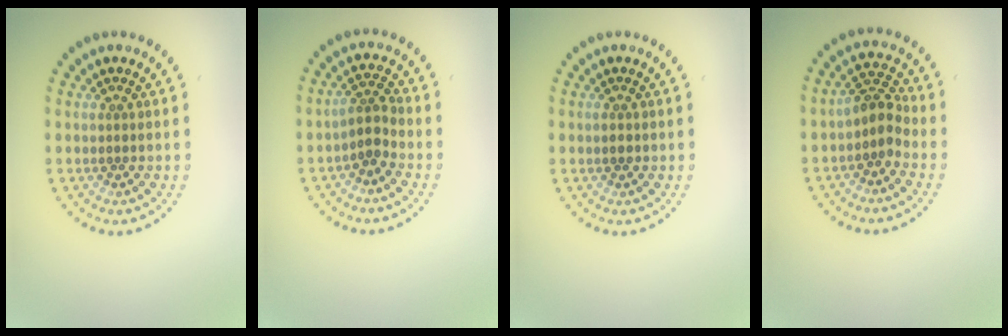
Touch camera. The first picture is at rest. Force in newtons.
{"total": 2.0, "press": 1.5, "slide": 1.4}
{"total": 0.8, "press": 0.8, "slide": 0.1}
{"total": 2.6, "press": 2.1, "slide": 1.6}